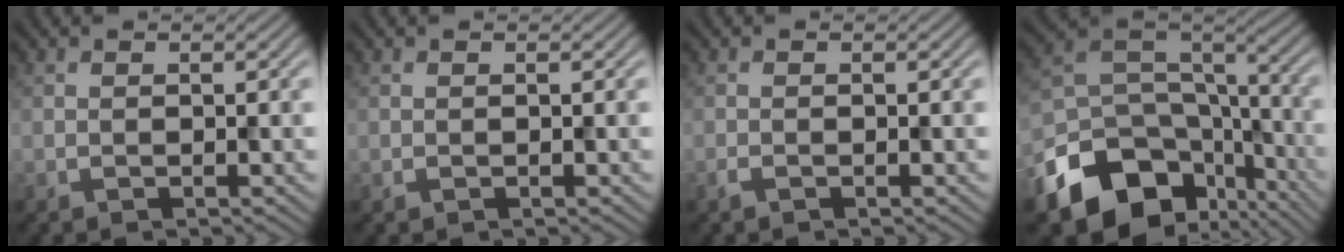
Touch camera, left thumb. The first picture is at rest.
{"total": 0.0}
{"total": 0.8, "force": [-0.5, 0.3, 0.6], "torque": [-0.015, 0.000, -0.007]}
{"total": 14.3, "force": [-8.1, 9.8, 6.6], "torque": [-0.164, -0.033, -0.138]}